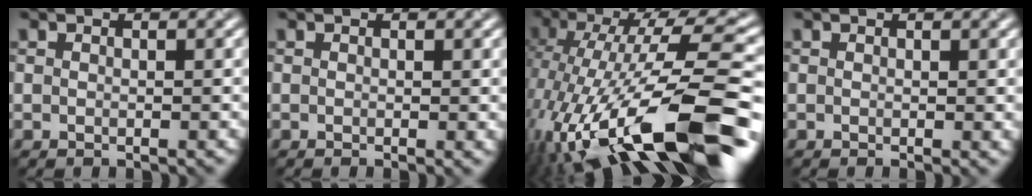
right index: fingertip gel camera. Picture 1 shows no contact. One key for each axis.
{"total": 0.7, "fx": 0.0, "fy": 0.1, "fz": 0.7, "tx": -0.009, "ty": -0.003, "tz": -0.002}
{"total": 16.7, "fx": -6.5, "fy": 5.4, "fz": 14.4, "tx": -0.246, "ty": 0.015, "tz": -0.115}
{"total": 0.8, "fx": 0.3, "fy": 0.0, "fz": 0.7, "tx": -0.008, "ty": -0.002, "tz": 0.004}